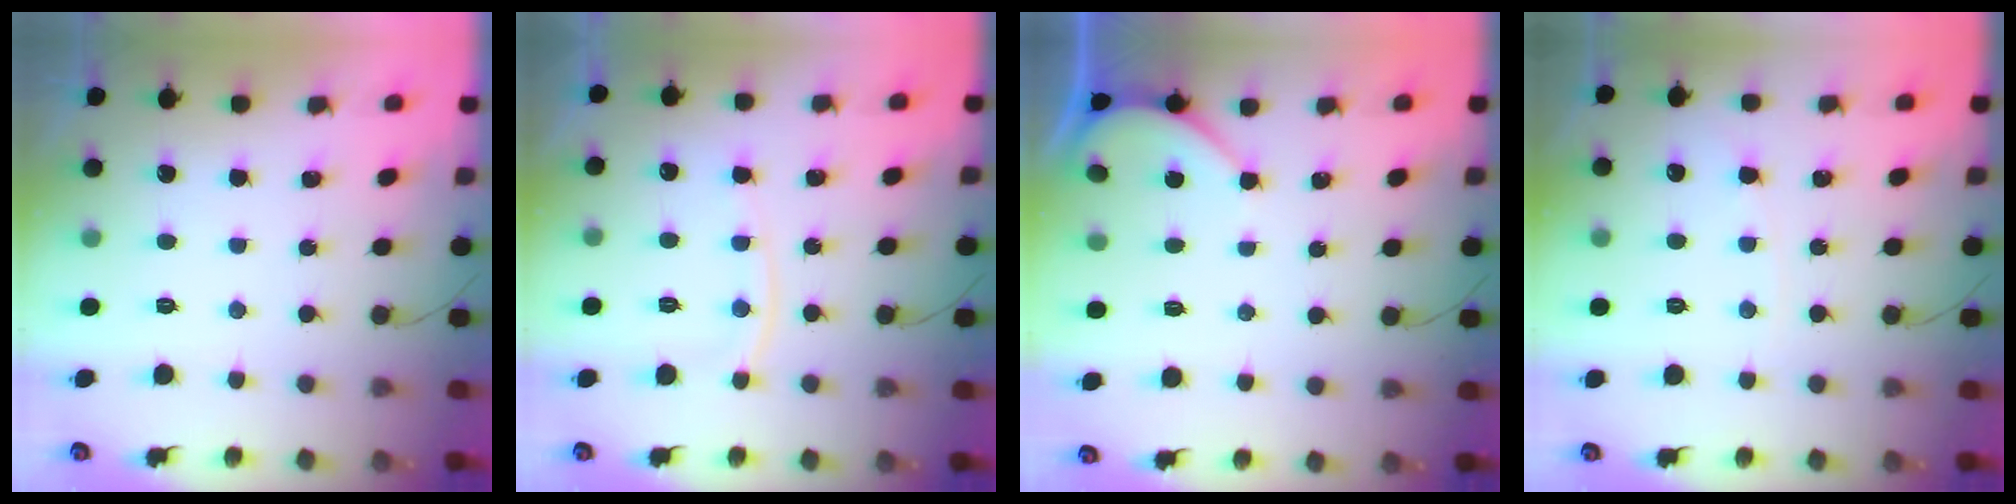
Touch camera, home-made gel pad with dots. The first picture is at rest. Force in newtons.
{"total": 8.9, "press": 8.9, "slide": 1.2}
{"total": 3.9, "press": 3.9, "slide": 0.2}
{"total": 3.5, "press": 3.5, "slide": 0.4}